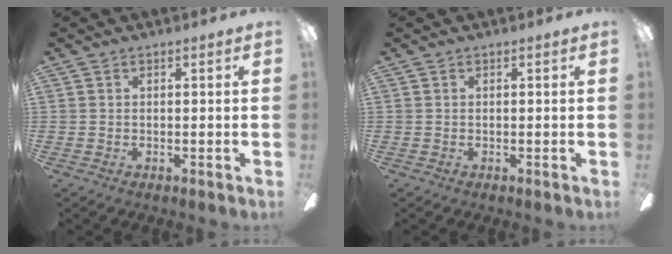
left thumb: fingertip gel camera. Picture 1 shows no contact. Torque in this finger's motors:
{"motor_torque": [-0.01, -0.01, 0.31, -0.29, 0.00]}